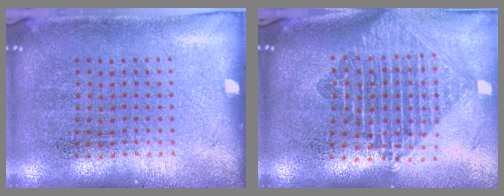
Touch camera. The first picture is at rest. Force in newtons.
{"total": 2.3, "press": 1.8, "slide": 1.4}